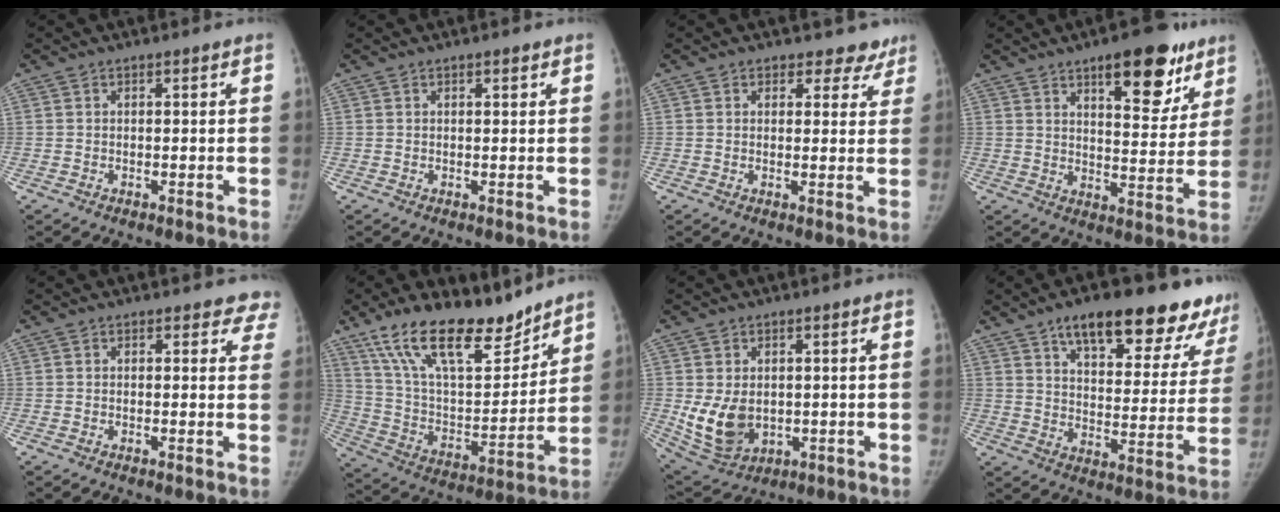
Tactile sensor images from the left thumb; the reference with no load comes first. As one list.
[{"total": 0.9, "force": [0.6, 0.3, 0.6], "torque": [-0.005, -0.001, 0.010]}, {"total": 5.0, "force": [3.9, 3.1, 0.2], "torque": [0.040, -0.022, 0.036]}, {"total": 15.2, "force": [9.2, 5.9, 10.6], "torque": [-0.094, -0.044, 0.130]}, {"total": 4.4, "force": [3.8, 2.2, 0.3], "torque": [0.043, -0.014, 0.016]}, {"total": 22.4, "force": [16.5, 8.7, 12.4], "torque": [-0.180, -0.070, 0.292]}, {"total": 9.6, "force": [-0.4, 7.0, 6.5], "torque": [-0.102, -0.015, 0.016]}, {"total": 23.9, "force": [16.6, 8.9, 14.7], "torque": [-0.155, -0.059, 0.226]}]